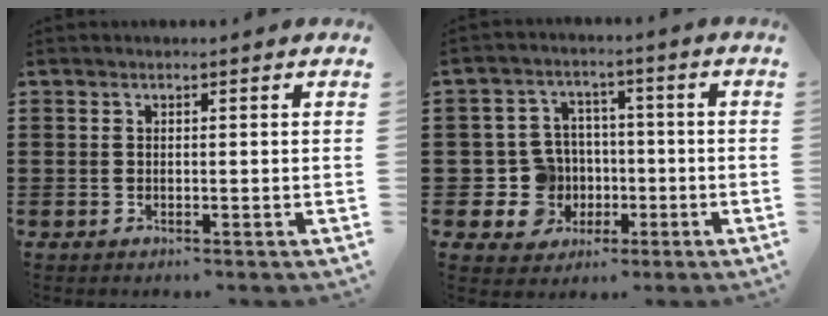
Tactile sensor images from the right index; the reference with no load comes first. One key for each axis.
{"total": 7.9, "fx": -1.3, "fy": 7.5, "fz": 2.0, "tx": -0.078, "ty": 0.015, "tz": -0.014}